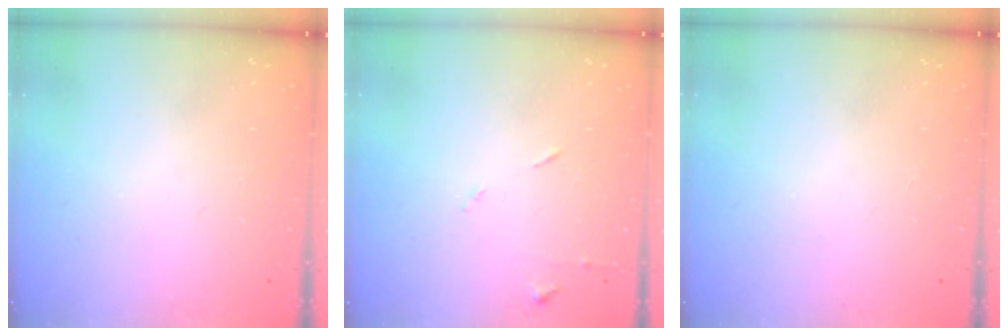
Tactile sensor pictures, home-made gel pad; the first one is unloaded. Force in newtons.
{"total": 5.3, "press": 5.2, "slide": 0.7}
{"total": 0.0}